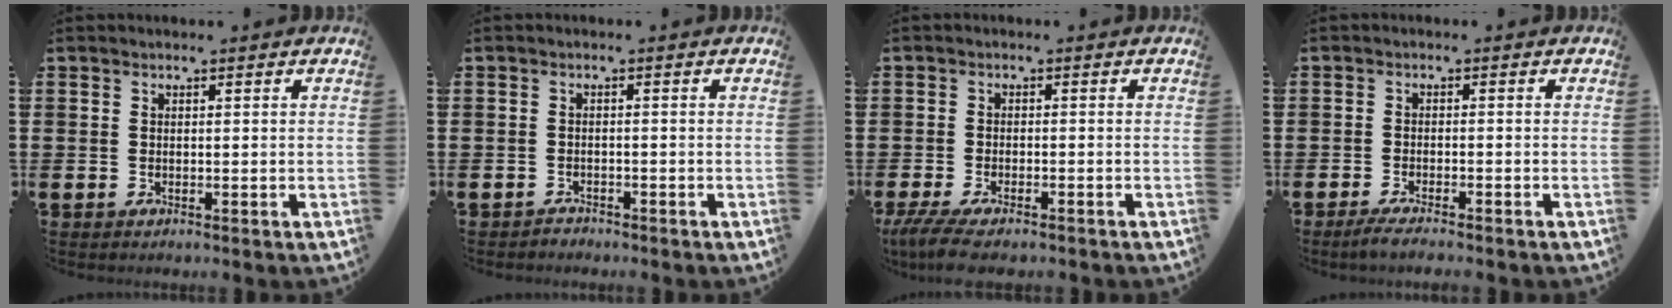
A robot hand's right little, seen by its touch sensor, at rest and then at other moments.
{"total": 0.9, "force": [-0.9, 0.2, -0.1], "torque": [0.000, 0.002, -0.020]}
{"total": 3.1, "force": [-2.3, 0.7, 1.9], "torque": [-0.045, -0.002, -0.047]}
{"total": 1.8, "force": [-1.5, 0.0, 1.1], "torque": [-0.017, 0.001, -0.028]}